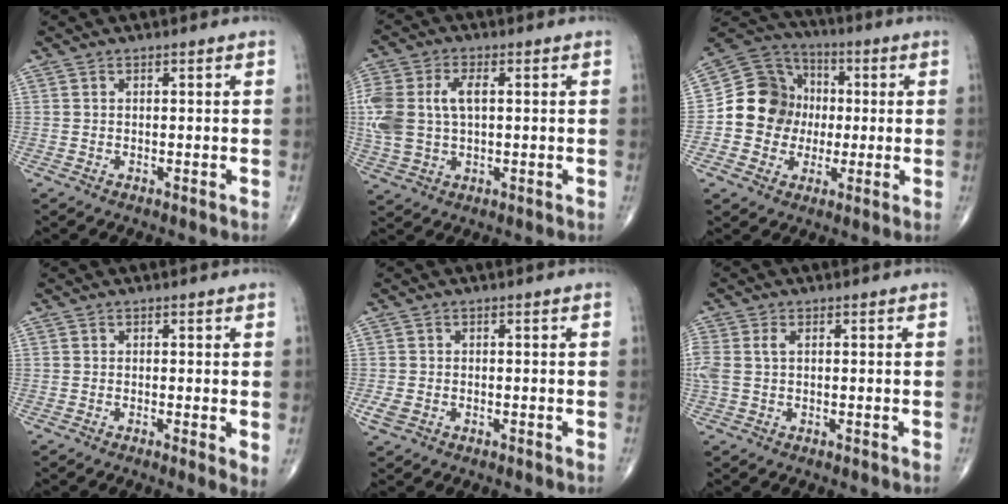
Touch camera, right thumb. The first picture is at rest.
{"total": 12.4, "force": [1.5, 7.4, 9.9], "torque": [-0.241, 0.014, 0.034]}
{"total": 13.6, "force": [-0.6, 12.4, 5.5], "torque": [-0.058, 0.026, -0.017]}
{"total": 2.4, "force": [-0.2, 0.5, 2.4], "torque": [-0.039, -0.010, -0.009]}
{"total": 2.1, "force": [-0.8, 1.5, 1.3], "torque": [-0.033, 0.001, -0.013]}
{"total": 4.1, "force": [0.6, 2.4, 3.2], "torque": [-0.106, 0.018, 0.016]}